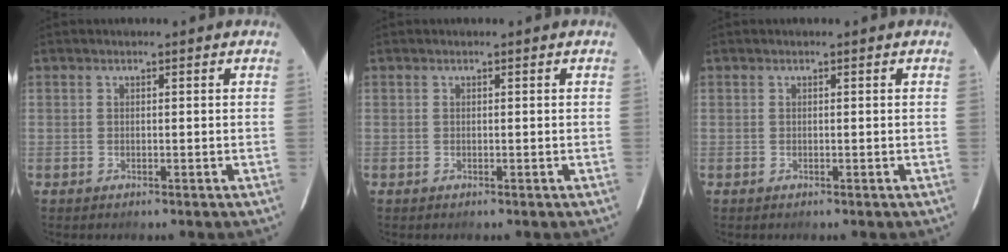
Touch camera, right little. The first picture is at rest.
{"total": 0.0}
{"total": 0.0}